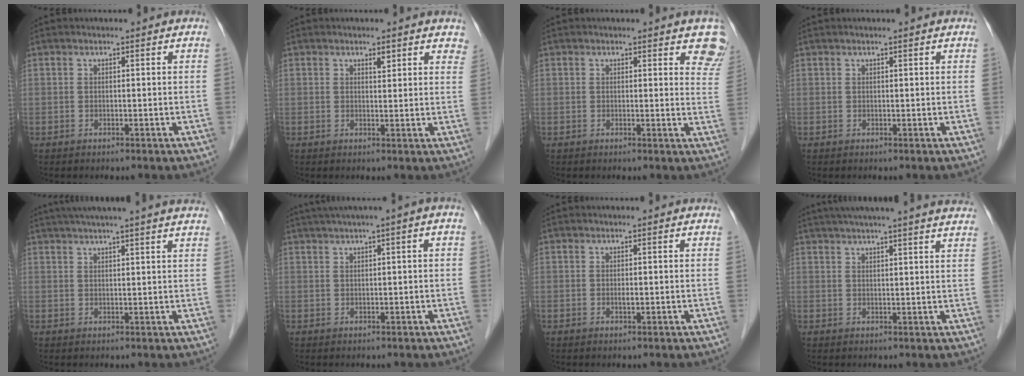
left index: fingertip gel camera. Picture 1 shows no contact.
{"total": 3.0, "force": [2.4, 1.1, 1.5], "torque": [-0.003, -0.002, 0.024]}
{"total": 5.9, "force": [5.1, 1.9, 2.4], "torque": [-0.002, -0.019, 0.031]}
{"total": 1.4, "force": [1.1, -0.1, 0.8], "torque": [-0.011, 0.015, 0.021]}
{"total": 13.0, "force": [11.1, -0.6, 6.8], "torque": [-0.111, 0.030, 0.138]}
{"total": 4.5, "force": [2.3, -0.3, 3.8], "torque": [-0.071, 0.020, 0.041]}
{"total": 0.5, "force": [0.1, 0.2, 0.5], "torque": [-0.012, -0.001, 0.000]}
{"total": 18.4, "force": [16.2, 0.1, 8.8], "torque": [-0.141, 0.022, 0.203]}